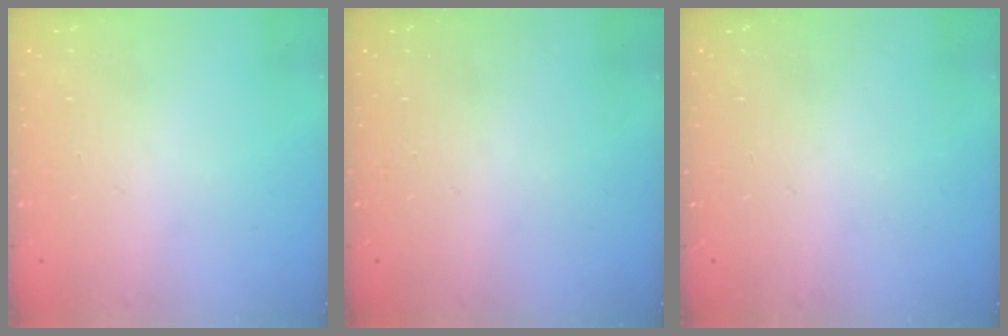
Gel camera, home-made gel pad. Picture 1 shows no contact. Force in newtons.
{"total": 0.0}
{"total": 0.0}